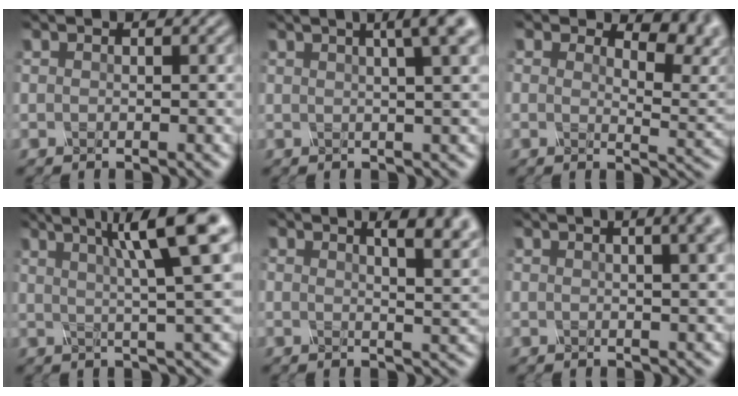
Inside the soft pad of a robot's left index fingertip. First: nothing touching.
{"total": 6.8, "force": [3.3, 2.4, 5.5], "torque": [-0.034, 0.045, 0.008]}
{"total": 5.9, "force": [3.2, 2.9, 4.0], "torque": [-0.051, -0.002, 0.047]}
{"total": 8.8, "force": [3.4, 1.5, 8.0], "torque": [-0.094, 0.023, 0.045]}
{"total": 5.8, "force": [3.0, 2.3, 4.4], "torque": [-0.023, 0.017, 0.026]}
{"total": 7.5, "force": [3.7, 3.5, 5.5], "torque": [-0.017, 0.055, 0.006]}